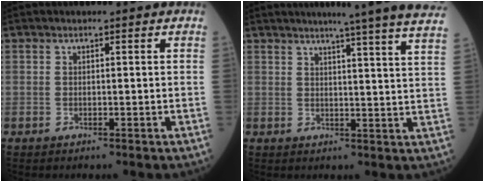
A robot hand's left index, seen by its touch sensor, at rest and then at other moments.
{"total": 17.9, "force": [15.7, -2.1, 8.3], "torque": [-0.120, -0.058, 0.173]}